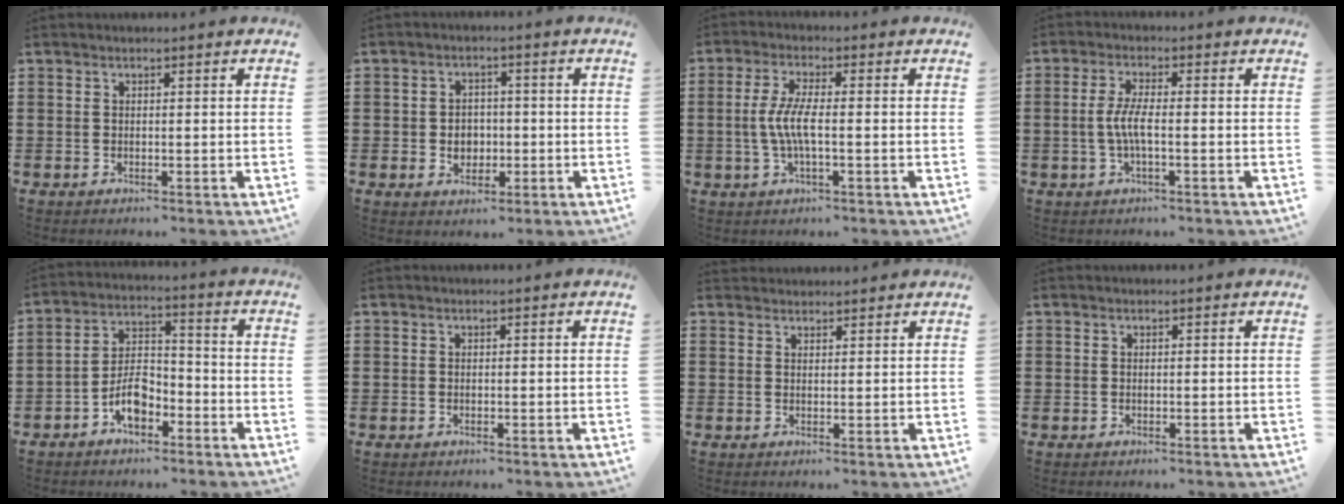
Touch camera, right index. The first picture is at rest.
{"total": 3.3, "force": [-0.7, 2.8, 1.7], "torque": [-0.033, 0.000, -0.017]}
{"total": 5.2, "force": [-0.8, 0.7, 5.1], "torque": [-0.117, -0.009, -0.025]}
{"total": 4.2, "force": [-0.8, 0.4, 4.1], "torque": [-0.093, -0.007, -0.023]}
{"total": 6.4, "force": [-3.7, 3.2, 4.2], "torque": [-0.087, 0.010, -0.070]}
{"total": 0.0}
{"total": 1.5, "force": [1.5, -0.1, -0.4], "torque": [0.005, 0.001, 0.031]}
{"total": 0.0}